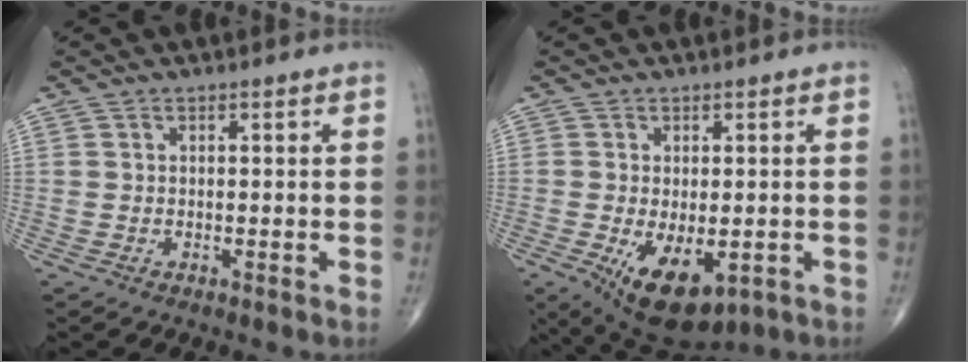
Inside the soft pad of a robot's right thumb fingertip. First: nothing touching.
{"total": 10.9, "force": [-3.5, 5.6, 8.6], "torque": [-0.131, -0.014, -0.037]}